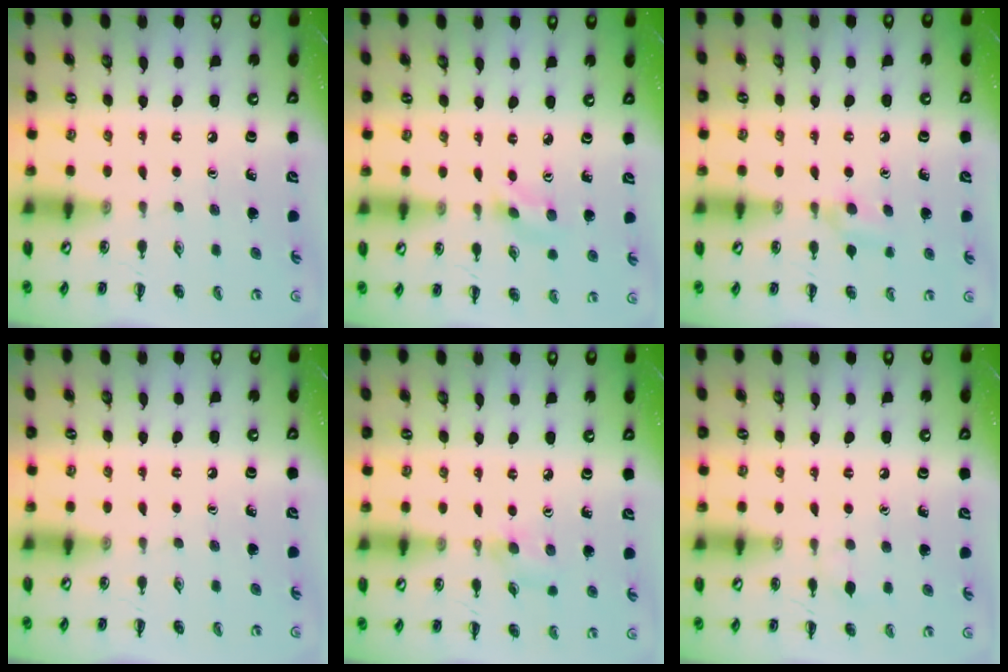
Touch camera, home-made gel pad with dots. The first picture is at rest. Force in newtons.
{"total": 1.6, "press": 1.5, "slide": 0.5}
{"total": 5.6, "press": 5.3, "slide": 1.8}
{"total": 0.0}
{"total": 3.5, "press": 3.2, "slide": 1.4}
{"total": 4.7, "press": 4.4, "slide": 1.7}